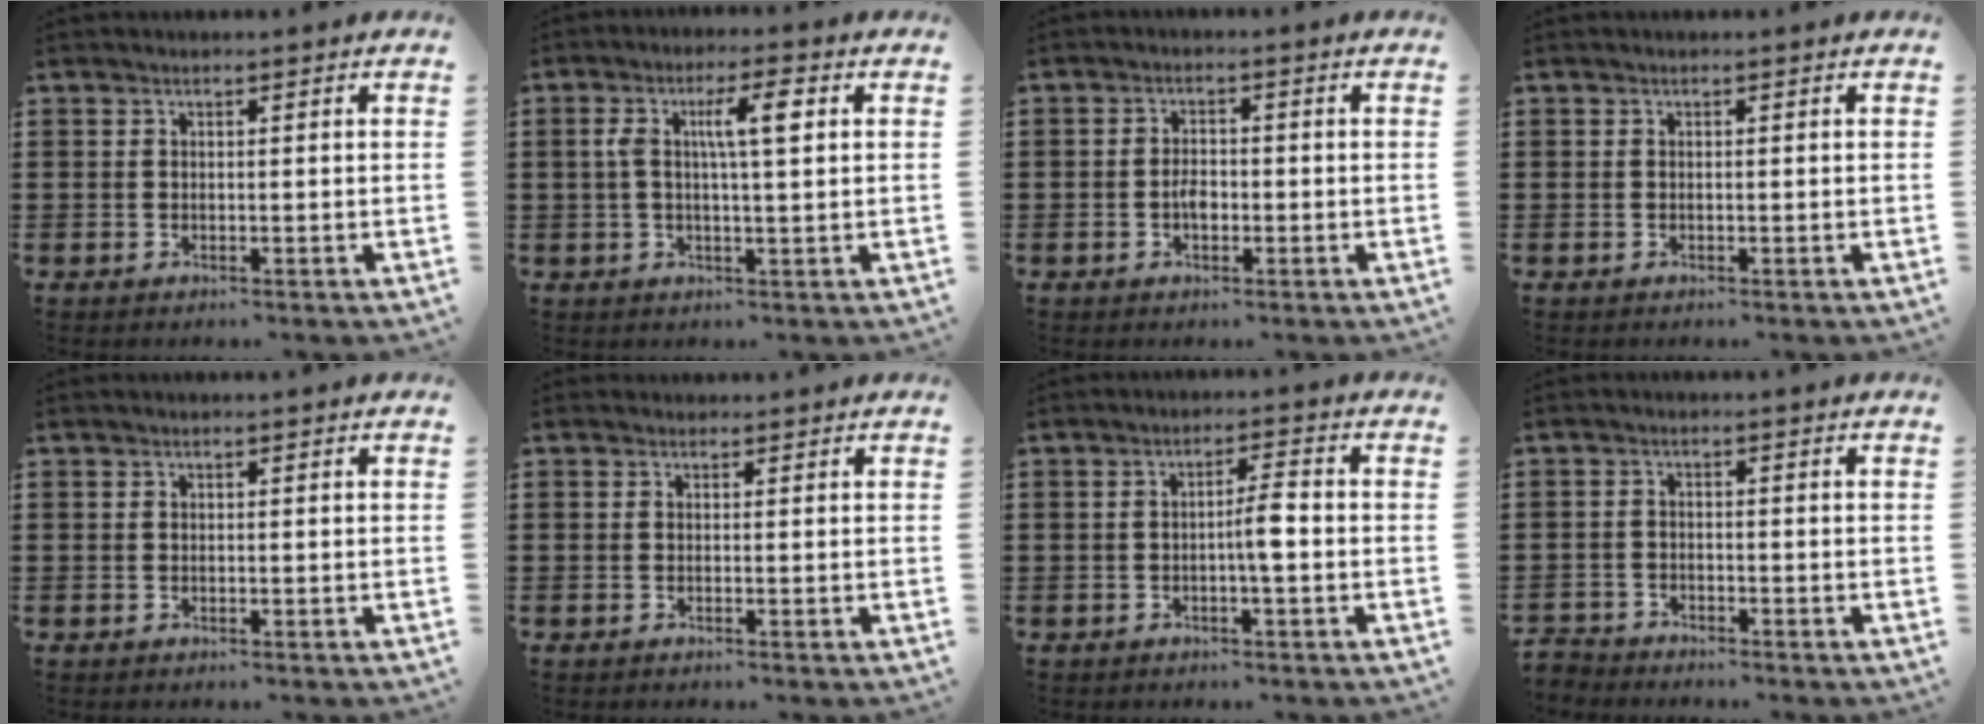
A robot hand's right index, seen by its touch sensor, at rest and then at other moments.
{"total": 6.5, "force": [1.5, 1.6, 6.1], "torque": [-0.115, 0.005, 0.019]}
{"total": 2.4, "force": [-0.7, 1.2, 1.9], "torque": [-0.036, 0.001, -0.012]}
{"total": 0.0}
{"total": 0.0}
{"total": 0.0}
{"total": 3.9, "force": [-0.8, 0.5, 3.8], "torque": [-0.067, 0.003, -0.017]}
{"total": 2.2, "force": [-2.1, 0.4, -0.3], "torque": [-0.003, 0.000, -0.049]}